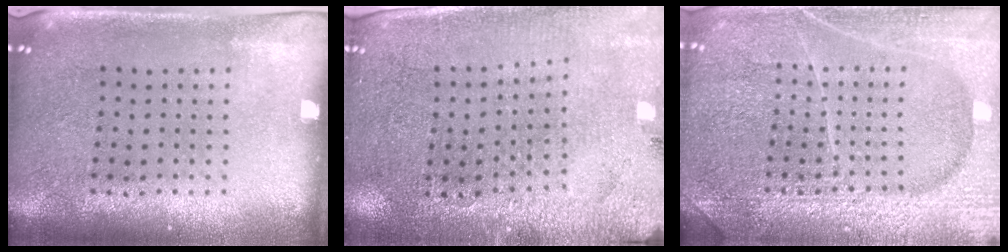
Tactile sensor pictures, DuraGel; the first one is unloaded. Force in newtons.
{"total": 2.8, "press": 2.8, "slide": 0.5}
{"total": 6.6, "press": 6.6, "slide": 0.8}